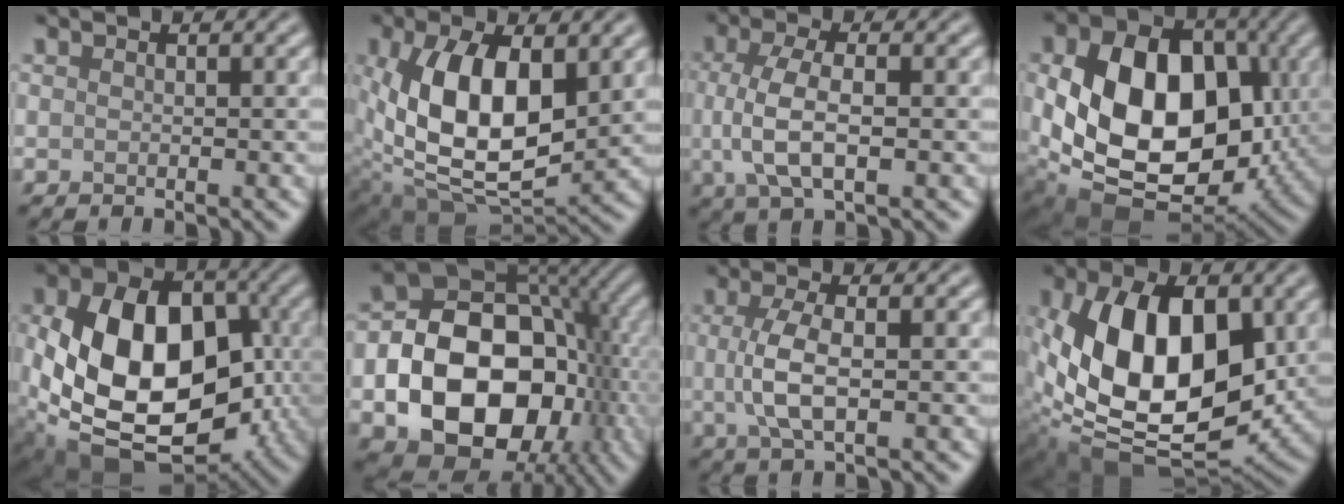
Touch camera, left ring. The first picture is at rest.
{"total": 11.3, "force": [1.4, 6.2, 9.3], "torque": [-0.185, -0.008, 0.031]}
{"total": 5.3, "force": [-0.2, 2.1, 4.9], "torque": [-0.107, 0.001, -0.006]}
{"total": 14.6, "force": [0.4, 10.1, 10.5], "torque": [-0.179, -0.010, 0.004]}
{"total": 14.9, "force": [-0.7, 10.3, 10.8], "torque": [-0.206, -0.022, -0.010]}
{"total": 16.4, "force": [-3.7, 11.9, 10.7], "torque": [-0.151, -0.013, -0.064]}
{"total": 3.9, "force": [0.0, 1.4, 3.7], "torque": [-0.083, 0.003, 0.000]}
{"total": 15.0, "force": [1.1, 8.8, 12.1], "torque": [-0.226, -0.009, 0.021]}